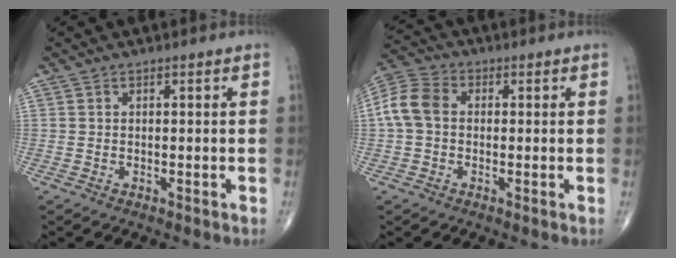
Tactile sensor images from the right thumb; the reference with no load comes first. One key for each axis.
{"total": 7.6, "fx": 0.4, "fy": 5.8, "fz": 4.9, "tx": -0.101, "ty": 0.025, "tz": -0.001}